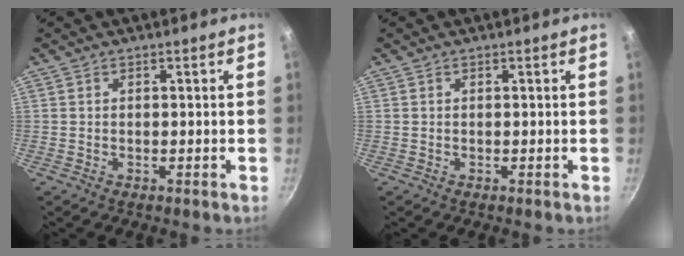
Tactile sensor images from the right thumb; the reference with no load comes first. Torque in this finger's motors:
{"motor_torque": [0.00, 0.00, -0.01, 0.01, 0.04]}